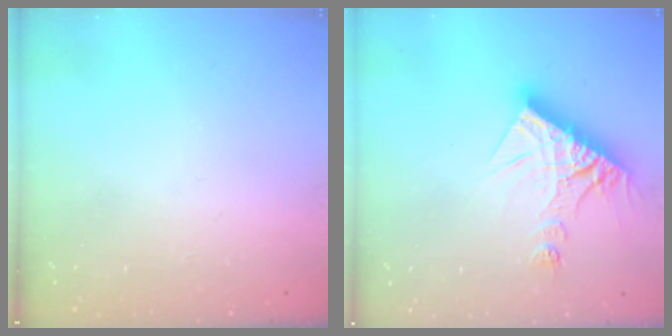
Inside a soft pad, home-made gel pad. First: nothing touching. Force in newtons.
{"total": 15.0, "press": 14.9, "slide": 1.6}